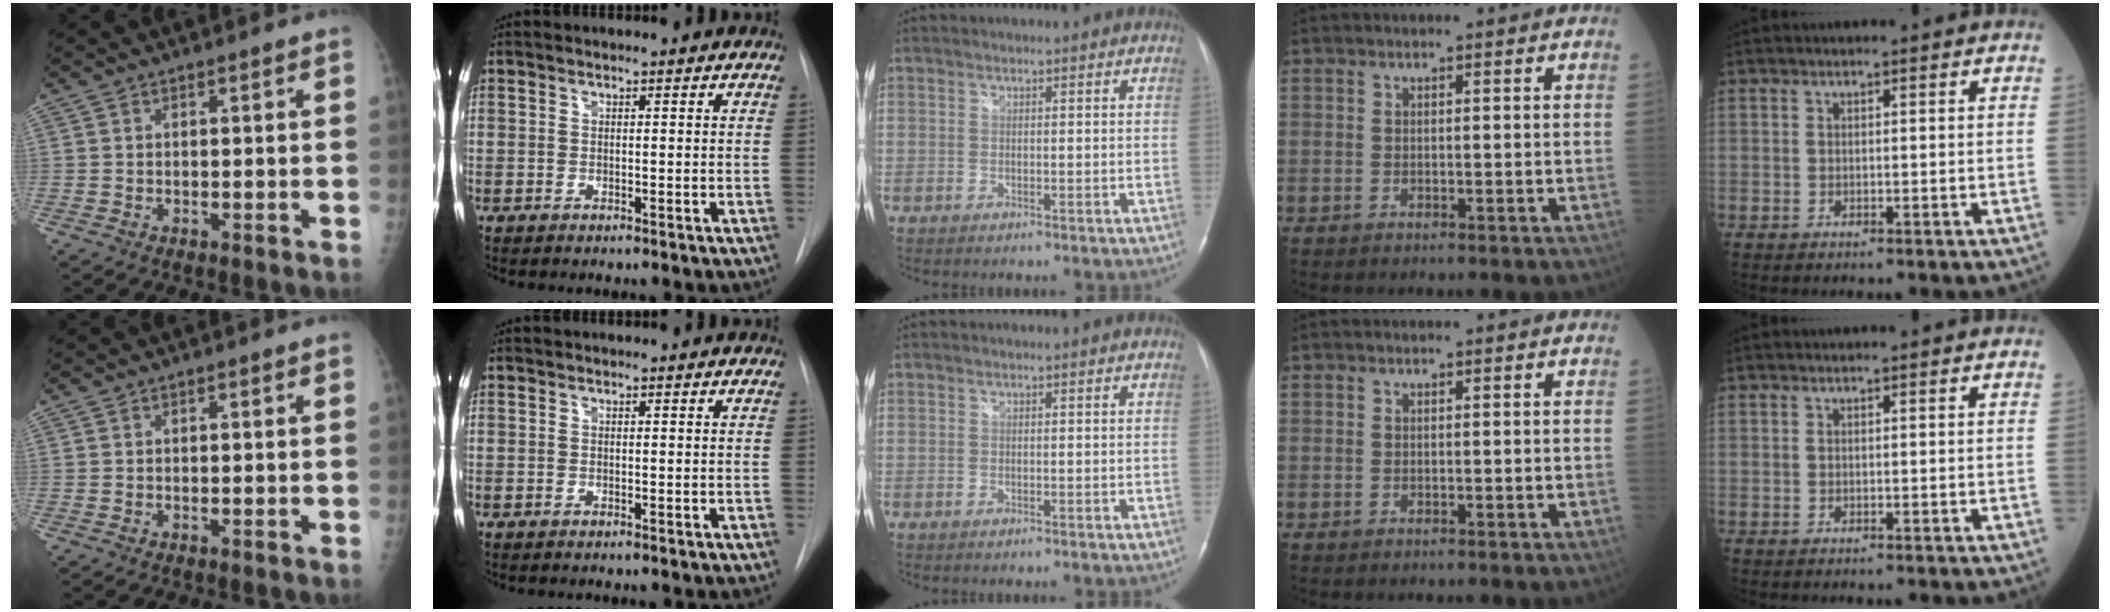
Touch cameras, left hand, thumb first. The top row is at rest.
{}